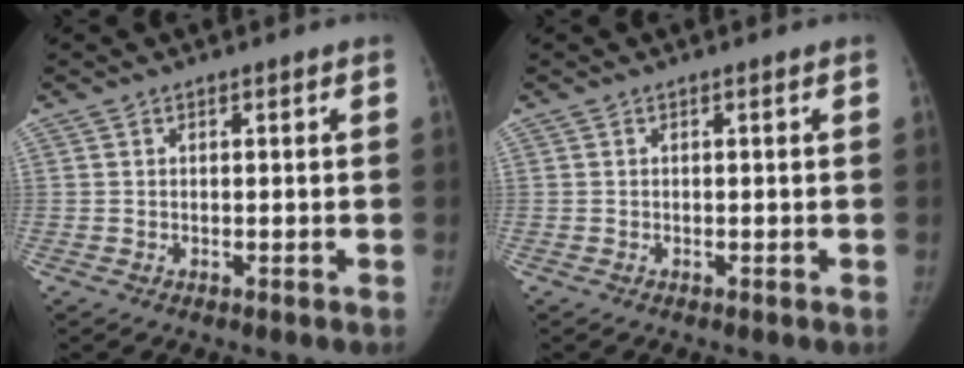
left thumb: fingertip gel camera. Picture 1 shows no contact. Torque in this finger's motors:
{"motor_torque": [0.11, 0.00, 0.31, -0.02, 0.06]}